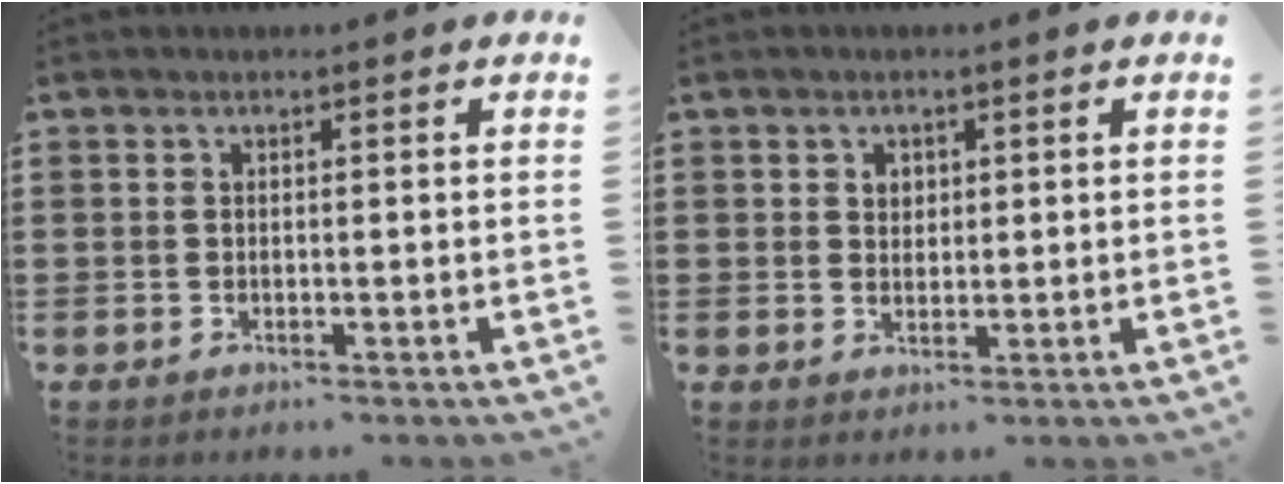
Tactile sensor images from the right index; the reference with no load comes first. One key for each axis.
{"total": 1.7, "fx": 0.9, "fy": 1.4, "fz": 0.5, "tx": -0.014, "ty": 0.008, "tz": 0.016}